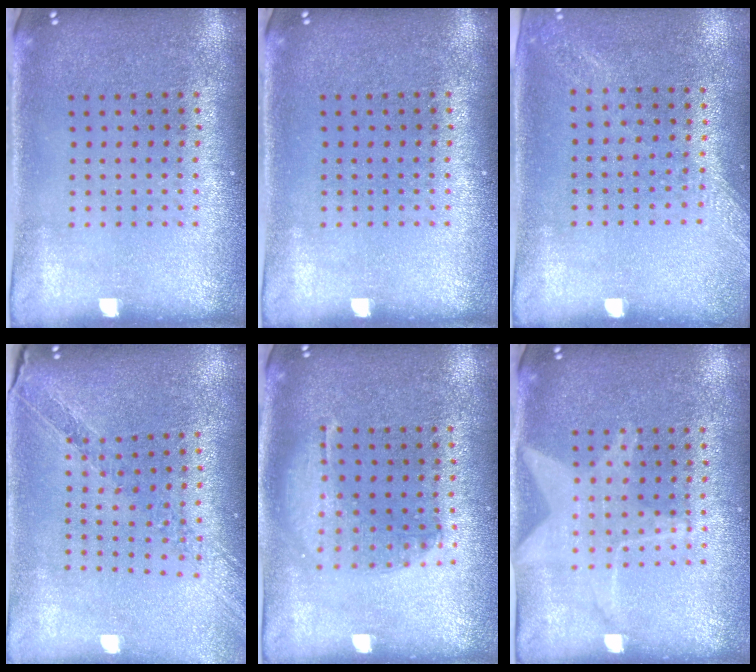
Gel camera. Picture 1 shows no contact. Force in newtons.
{"total": 0.0}
{"total": 1.4, "press": 1.3, "slide": 0.4}
{"total": 1.2, "press": 1.2, "slide": 0.2}
{"total": 1.4, "press": 1.3, "slide": 0.4}
{"total": 1.5, "press": 1.5, "slide": 0.4}